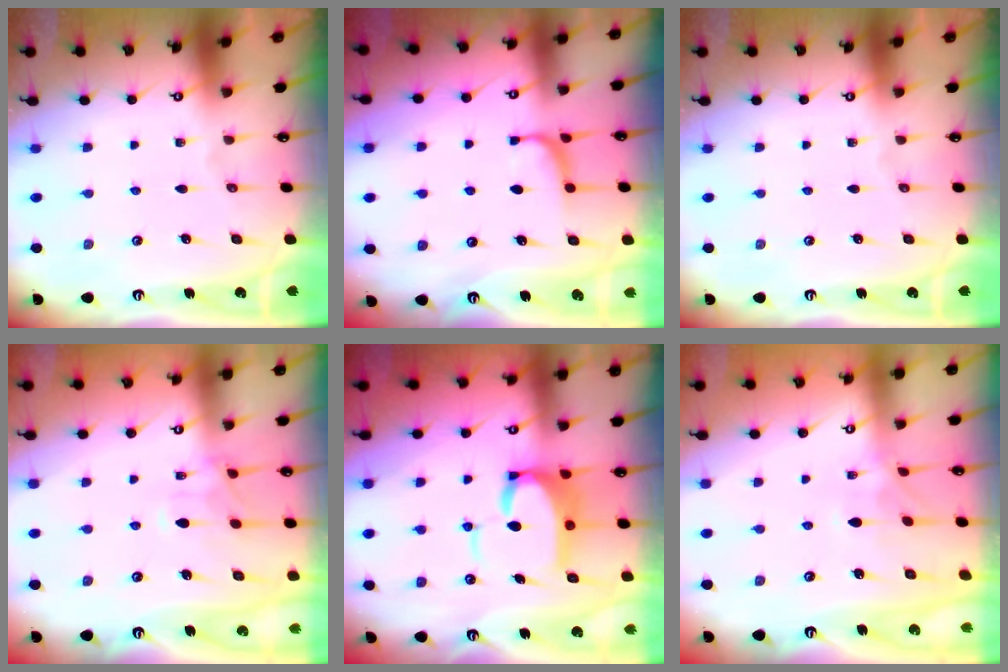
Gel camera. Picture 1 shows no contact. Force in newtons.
{"total": 2.2, "press": 2.2, "slide": 0.3}
{"total": 0.0}
{"total": 1.7, "press": 1.1, "slide": 1.2}
{"total": 8.6, "press": 8.5, "slide": 1.4}
{"total": 2.0, "press": 1.8, "slide": 0.9}